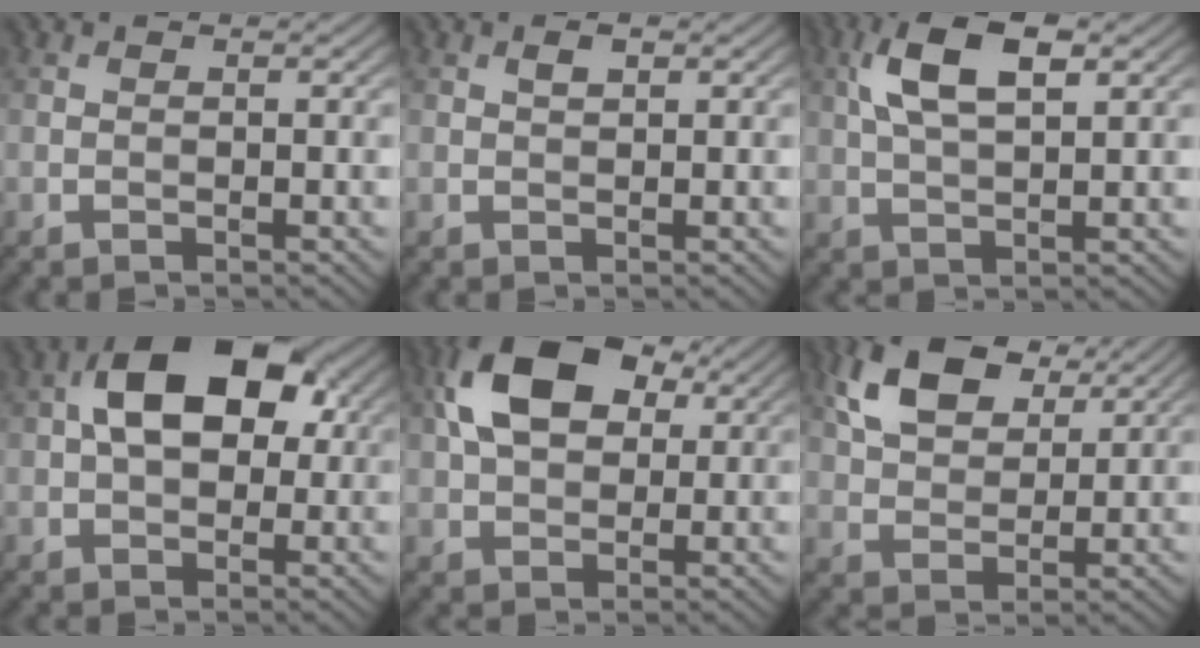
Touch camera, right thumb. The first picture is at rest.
{"total": 1.1, "force": [0.5, 0.4, 0.8], "torque": [-0.016, -0.001, 0.010]}
{"total": 7.4, "force": [2.7, 2.9, 6.3], "torque": [-0.133, 0.013, 0.051]}
{"total": 10.9, "force": [2.2, 6.5, 8.5], "torque": [-0.145, 0.021, 0.025]}
{"total": 11.5, "force": [3.6, 7.1, 8.2], "torque": [-0.174, 0.023, 0.059]}
{"total": 10.3, "force": [5.6, 5.7, 6.5], "torque": [-0.146, 0.009, 0.109]}